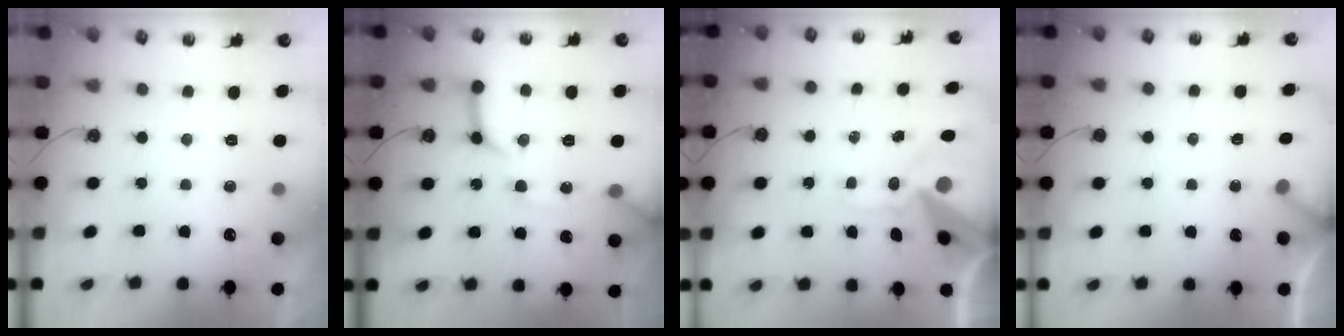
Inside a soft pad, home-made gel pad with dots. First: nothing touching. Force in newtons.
{"total": 13.6, "press": 13.5, "slide": 1.3}
{"total": 17.3, "press": 17.1, "slide": 2.6}
{"total": 3.8, "press": 3.8, "slide": 0.2}